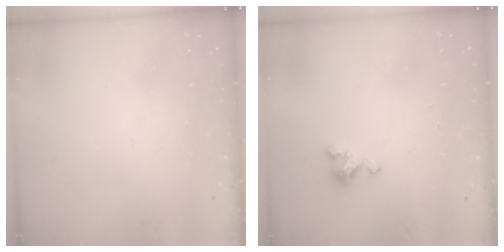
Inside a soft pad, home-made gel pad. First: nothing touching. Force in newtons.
{"total": 2.3, "press": 2.2, "slide": 0.4}